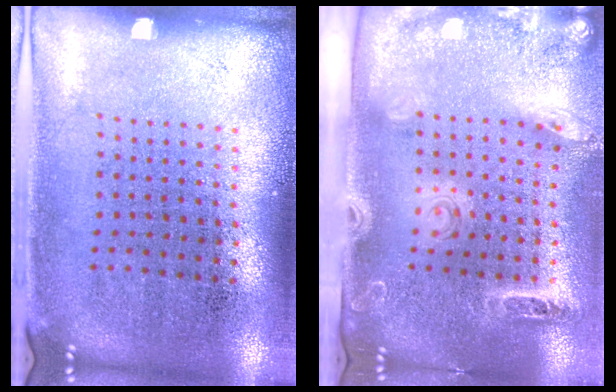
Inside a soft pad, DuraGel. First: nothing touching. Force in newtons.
{"total": 2.7, "press": 2.0, "slide": 1.8}